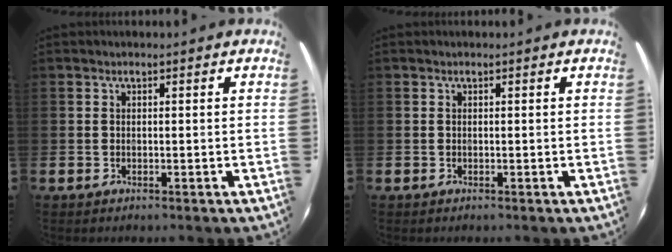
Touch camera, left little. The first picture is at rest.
{"total": 0.0}